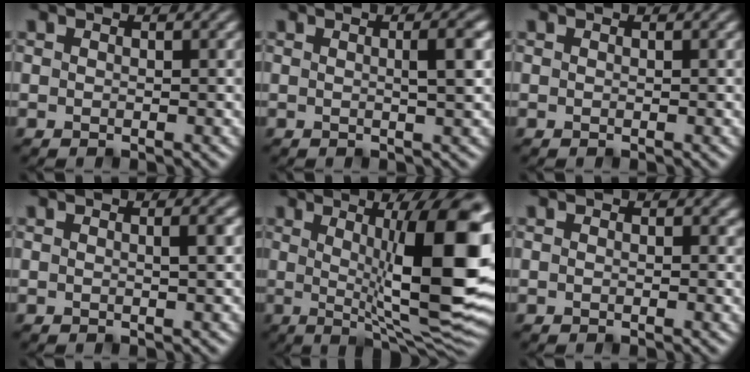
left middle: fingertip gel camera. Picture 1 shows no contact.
{"total": 2.7, "force": [0.4, 0.5, 2.6], "torque": [-0.029, 0.007, 0.001]}
{"total": 0.0}
{"total": 1.4, "force": [0.2, 0.3, 1.4], "torque": [-0.016, 0.005, -0.001]}
{"total": 14.7, "force": [2.0, 3.5, 14.1], "torque": [-0.174, -0.002, 0.035]}
{"total": 0.9, "force": [0.2, 0.6, 0.6], "torque": [-0.008, -0.004, 0.001]}